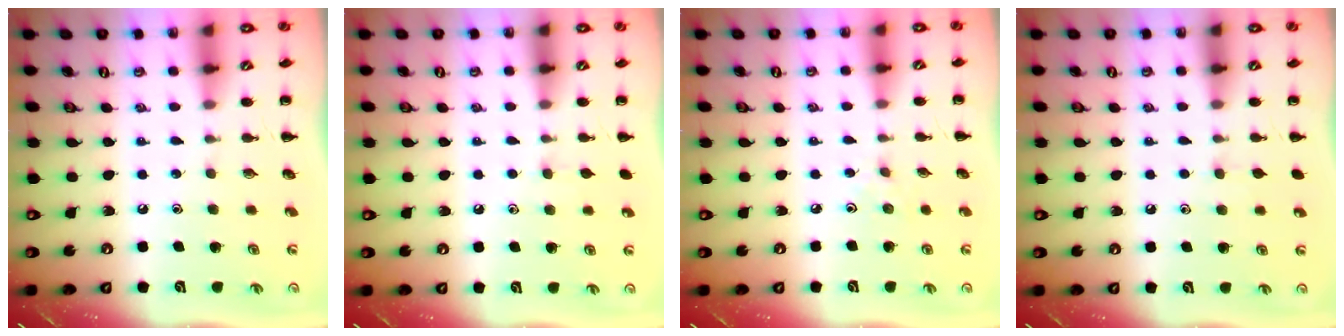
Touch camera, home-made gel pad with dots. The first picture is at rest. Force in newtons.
{"total": 2.8, "press": 2.5, "slide": 1.3}
{"total": 2.5, "press": 2.3, "slide": 1.0}
{"total": 2.8, "press": 2.5, "slide": 1.3}